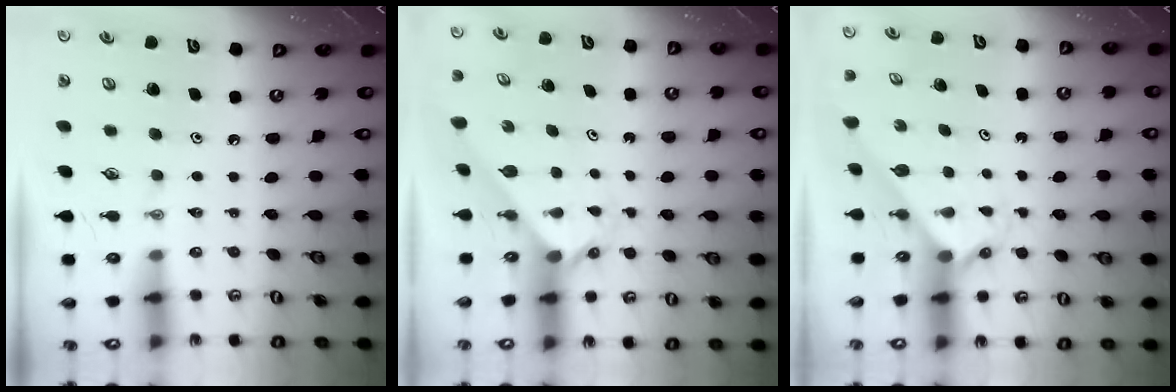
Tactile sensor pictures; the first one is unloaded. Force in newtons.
{"total": 2.0, "press": 2.0, "slide": 0.2}
{"total": 2.0, "press": 2.0, "slide": 0.1}